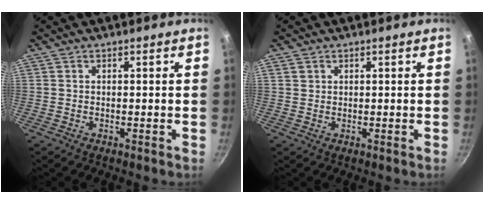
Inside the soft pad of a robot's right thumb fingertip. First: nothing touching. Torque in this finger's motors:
{"motor_torque": [-0.25, 0.09, -0.41, -0.10, -0.01]}